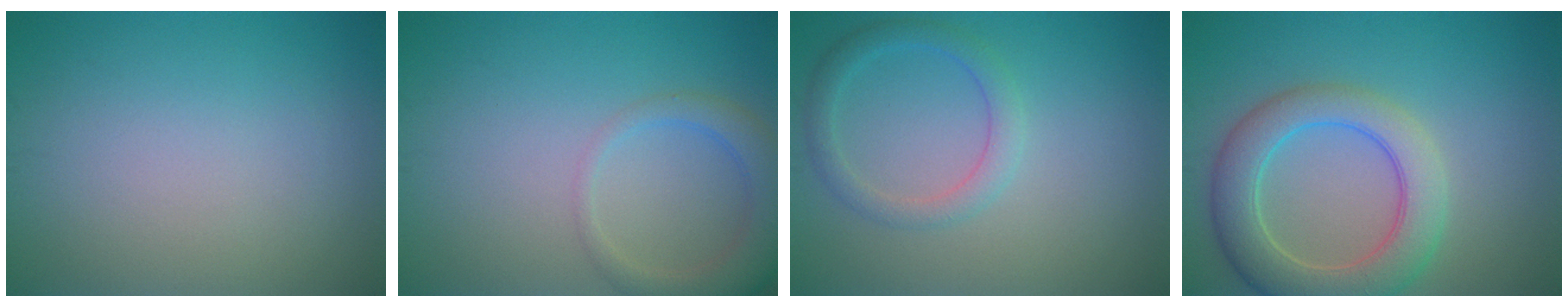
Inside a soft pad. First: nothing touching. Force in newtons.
{"total": 3.9, "press": 3.9, "slide": 0.3}
{"total": 2.4, "press": 2.4, "slide": 0.1}
{"total": 6.5, "press": 6.5, "slide": 0.7}